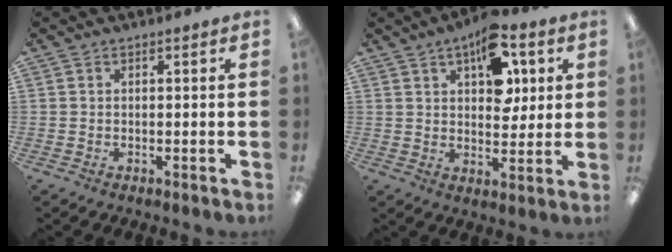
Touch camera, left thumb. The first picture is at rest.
{"total": 12.1, "force": [6.4, 6.6, 7.9], "torque": [-0.103, -0.022, 0.108]}